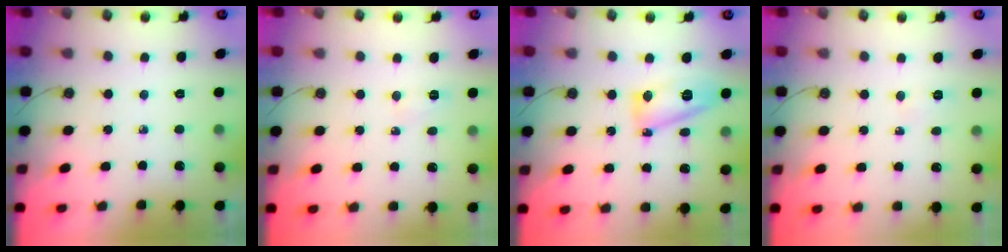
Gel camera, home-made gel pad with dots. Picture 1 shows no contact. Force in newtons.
{"total": 16.7, "press": 4.8, "slide": 16.0}
{"total": 11.3, "press": 11.2, "slide": 1.3}
{"total": 5.1, "press": 3.0, "slide": 4.1}